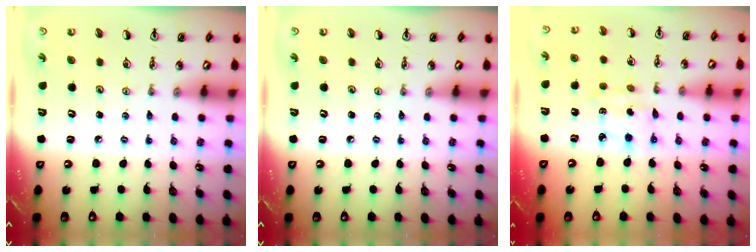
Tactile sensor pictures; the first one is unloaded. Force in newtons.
{"total": 0.0}
{"total": 2.9, "press": 2.9, "slide": 0.2}